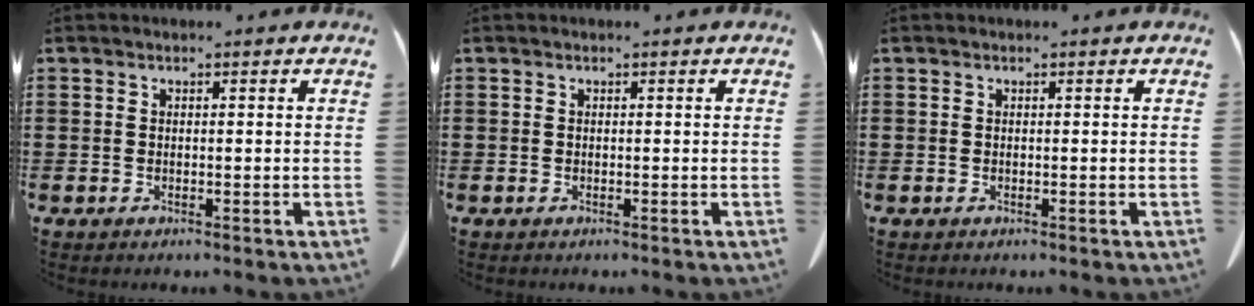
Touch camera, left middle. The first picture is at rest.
{"total": 0.0}
{"total": 0.0}